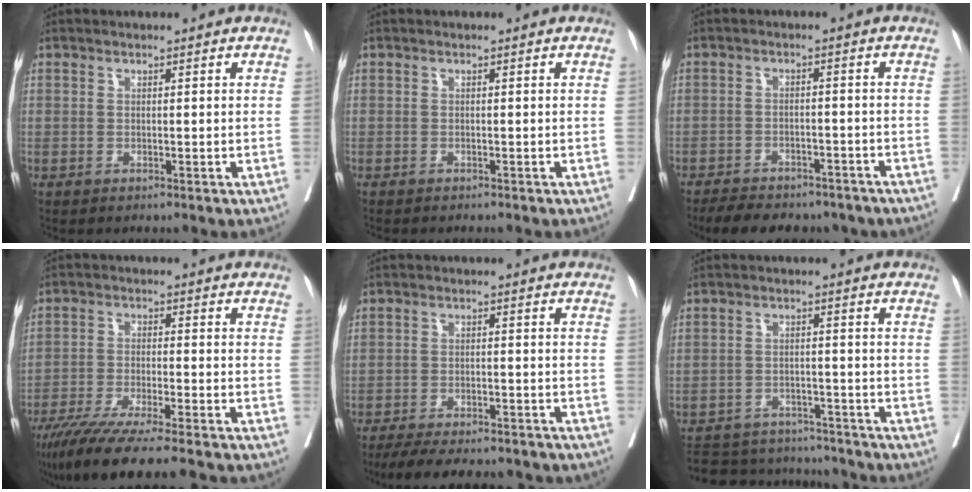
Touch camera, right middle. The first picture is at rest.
{"total": 2.0, "force": [-1.8, 0.3, 0.8], "torque": [-0.017, -0.003, -0.022]}
{"total": 14.2, "force": [-11.9, 5.1, 5.7], "torque": [-0.114, -0.001, -0.150]}
{"total": 14.2, "force": [-11.7, 0.0, 8.1], "torque": [-0.128, -0.044, -0.188]}
{"total": 16.0, "force": [-14.0, 3.5, 6.9], "torque": [-0.131, -0.014, -0.186]}
{"total": 13.8, "force": [-12.8, 4.4, 2.9], "torque": [-0.058, 0.010, -0.172]}